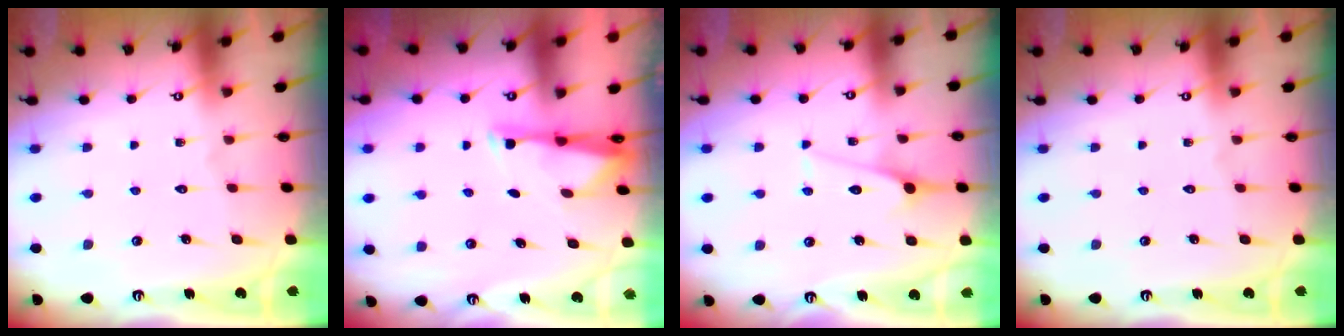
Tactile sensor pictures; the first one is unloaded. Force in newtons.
{"total": 2.9, "press": 2.9, "slide": 0.6}
{"total": 5.0, "press": 5.0, "slide": 0.5}
{"total": 0.0}